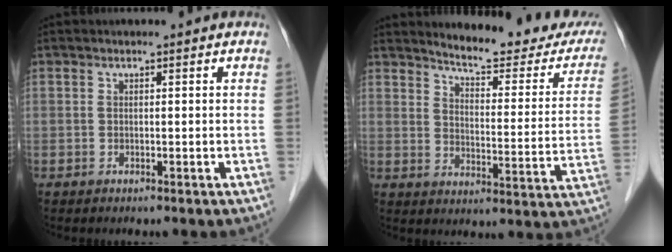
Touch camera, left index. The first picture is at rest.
{"total": 18.4, "force": [16.9, 2.9, 6.6], "torque": [-0.076, -0.067, 0.195]}